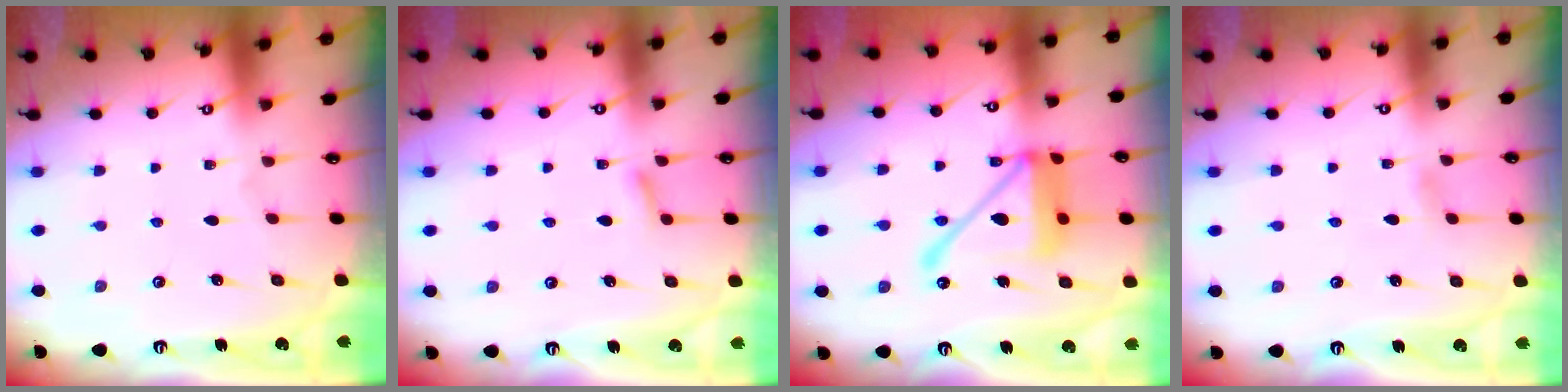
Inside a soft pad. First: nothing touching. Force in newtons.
{"total": 4.7, "press": 4.6, "slide": 0.6}
{"total": 17.2, "press": 17.1, "slide": 1.8}
{"total": 4.4, "press": 4.4, "slide": 0.4}